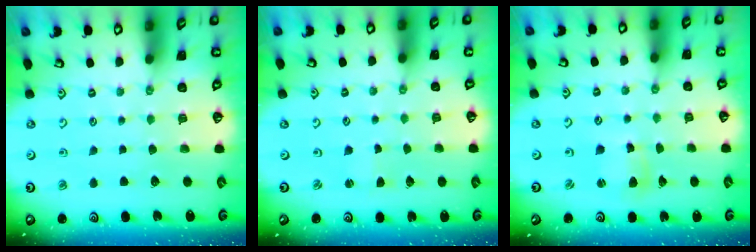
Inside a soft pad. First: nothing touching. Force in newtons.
{"total": 1.6, "press": 1.6, "slide": 0.1}
{"total": 4.1, "press": 4.1, "slide": 0.5}